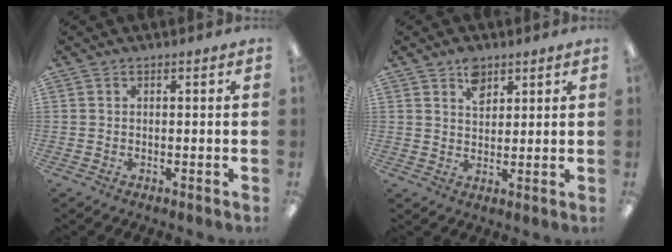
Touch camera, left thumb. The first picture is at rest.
{"total": 4.9, "force": [3.2, 3.1, 2.2], "torque": [-0.021, -0.012, 0.053]}